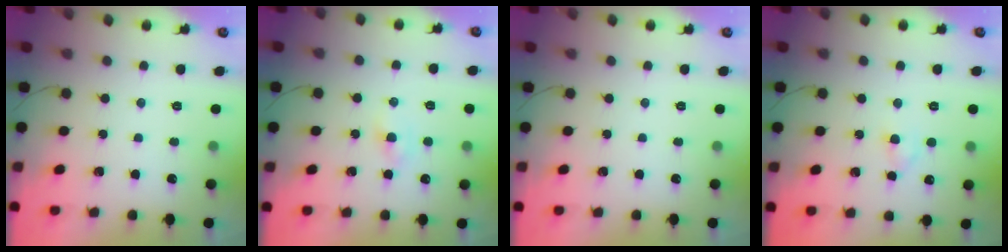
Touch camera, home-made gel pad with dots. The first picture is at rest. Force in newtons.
{"total": 1.8, "press": 1.7, "slide": 0.7}
{"total": 0.0}
{"total": 1.6, "press": 1.4, "slide": 0.9}